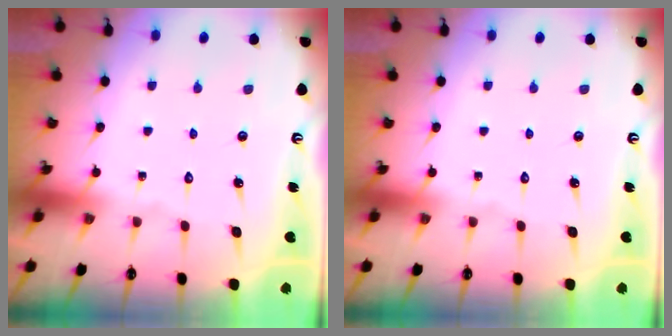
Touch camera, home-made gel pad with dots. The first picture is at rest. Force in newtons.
{"total": 0.0}